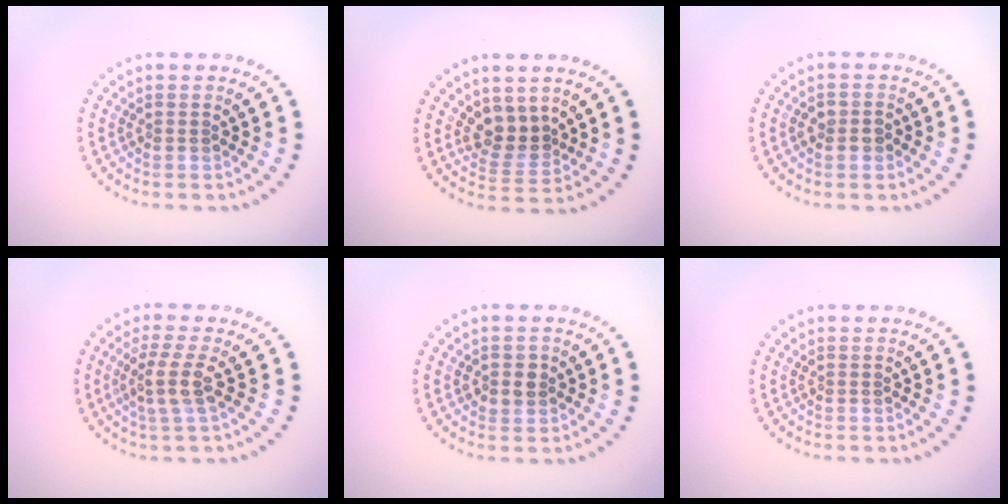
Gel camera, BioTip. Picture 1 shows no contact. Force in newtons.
{"total": 2.6, "press": 2.1, "slide": 1.5}
{"total": 1.5, "press": 1.5, "slide": 0.2}
{"total": 2.9, "press": 2.2, "slide": 1.8}
{"total": 1.7, "press": 1.6, "slide": 0.3}
{"total": 0.0}